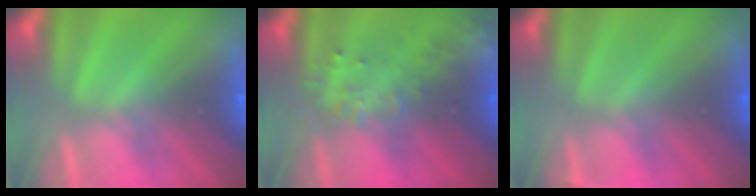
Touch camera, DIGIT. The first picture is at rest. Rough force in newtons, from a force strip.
{"total": 2.9}
{"total": 2.3}